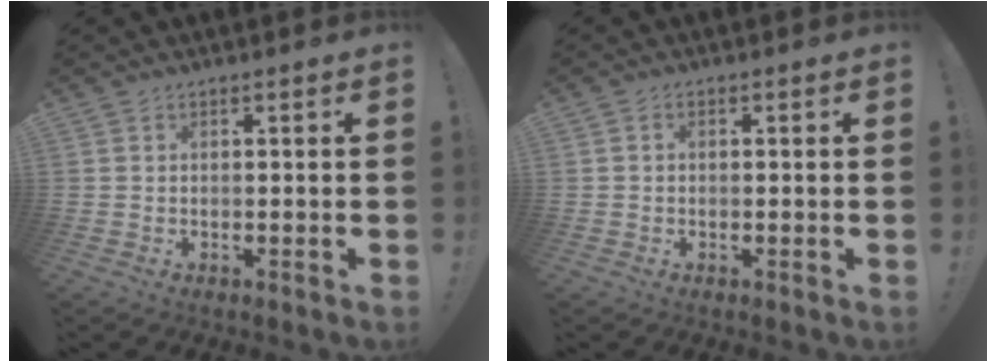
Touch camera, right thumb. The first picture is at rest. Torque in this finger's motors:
{"motor_torque": [-0.36, 0.07, -0.54, 0.16, 0.00]}